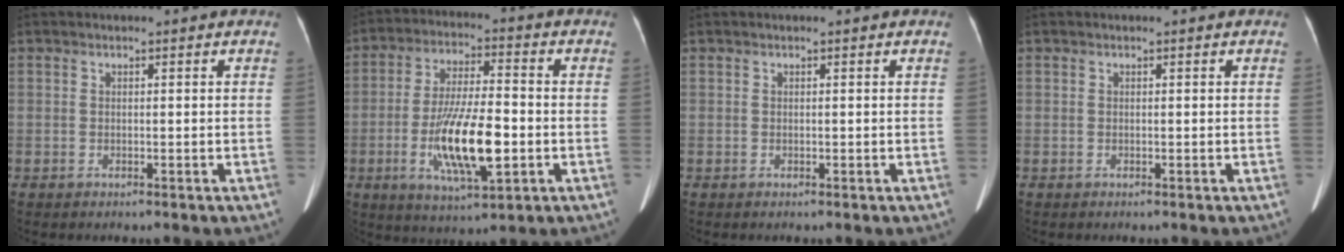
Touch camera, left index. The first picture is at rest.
{"total": 13.1, "force": [-3.2, 3.0, 12.4], "torque": [-0.237, -0.012, -0.053]}
{"total": 0.0}
{"total": 0.0}